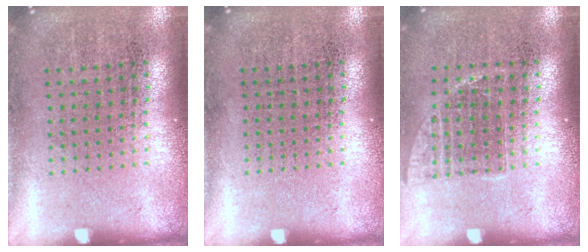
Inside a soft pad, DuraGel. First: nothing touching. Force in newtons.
{"total": 0.0}
{"total": 0.8, "press": 0.8, "slide": 0.3}